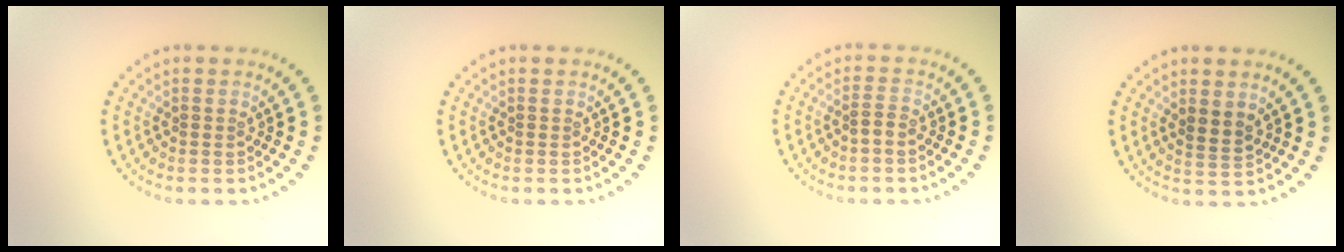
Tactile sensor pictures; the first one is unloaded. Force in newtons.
{"total": 0.0}
{"total": 1.0, "press": 0.8, "slide": 0.5}
{"total": 1.8, "press": 1.5, "slide": 1.0}